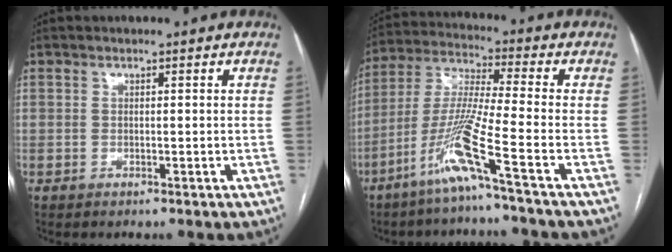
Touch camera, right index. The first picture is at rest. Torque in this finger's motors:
{"motor_torque": [1.48, -0.67, 0.67, 0.21]}